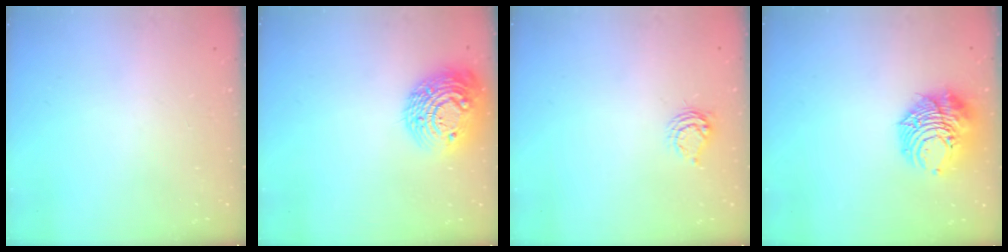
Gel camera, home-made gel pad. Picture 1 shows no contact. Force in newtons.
{"total": 17.9, "press": 17.8, "slide": 1.1}
{"total": 5.6, "press": 5.6, "slide": 0.5}
{"total": 10.1, "press": 10.0, "slide": 1.3}